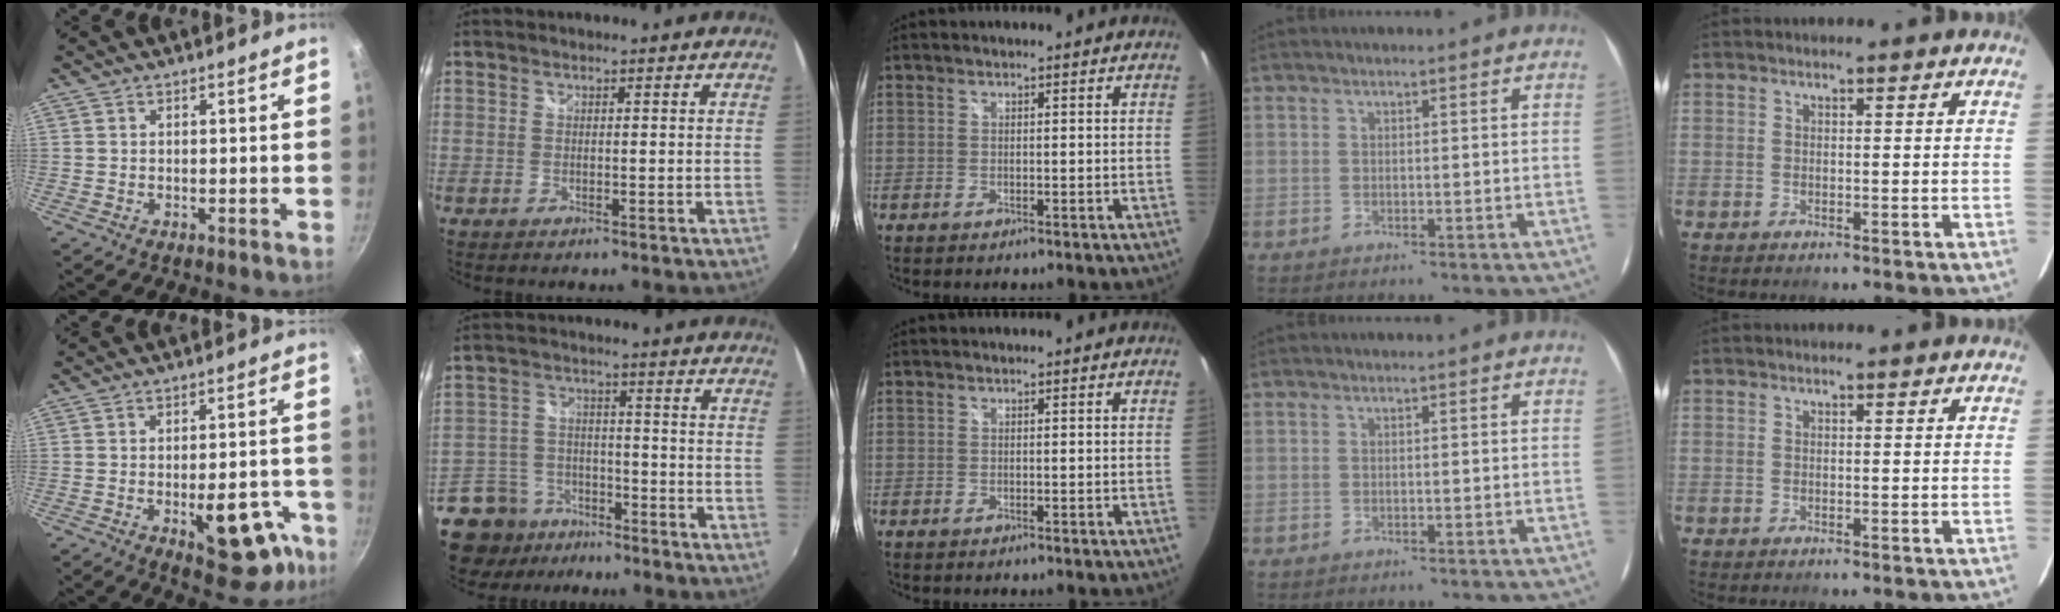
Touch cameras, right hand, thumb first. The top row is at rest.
{"thumb": {"total": 14.4, "force": [-6.1, 6.7, 11.2], "torque": [-0.086, 0.027, -0.074]}, "index": {"total": 12.8, "force": [-8.4, 8.9, 3.6], "torque": [-0.114, 0.015, -0.129]}}